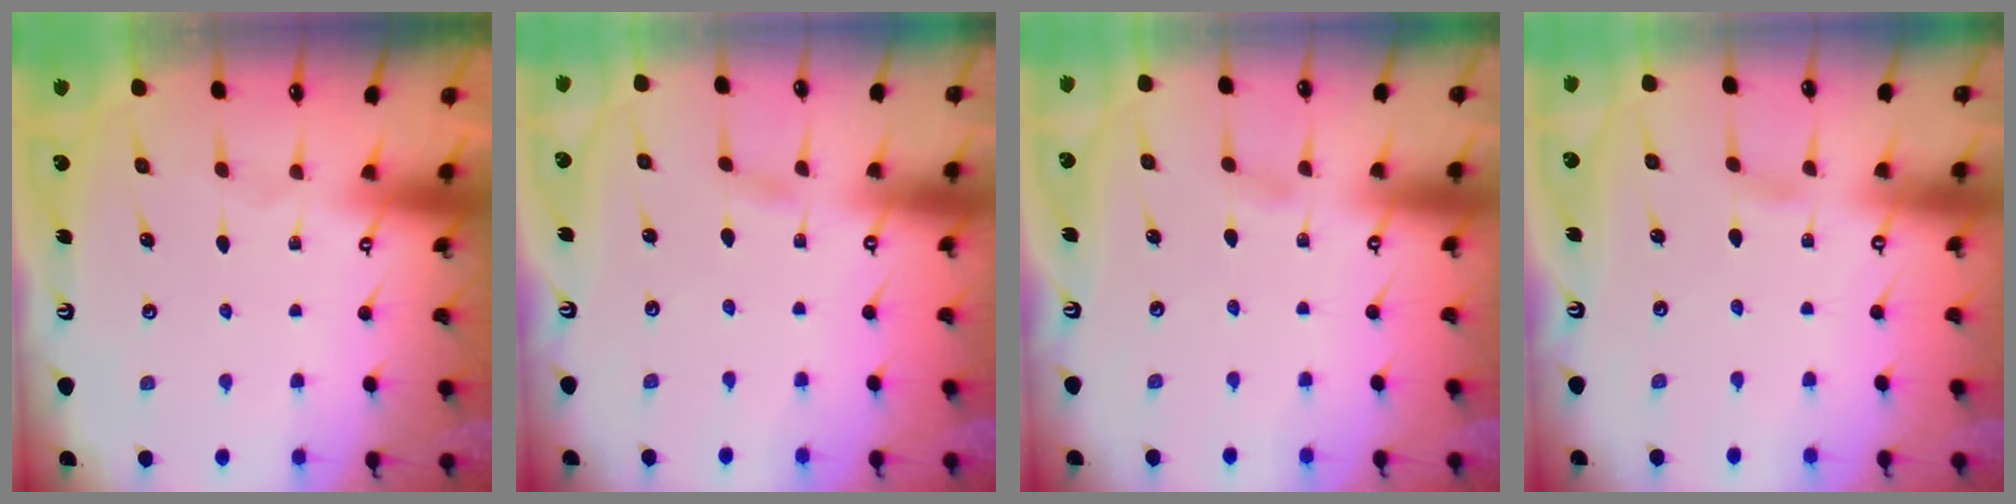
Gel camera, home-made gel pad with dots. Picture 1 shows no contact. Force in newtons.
{"total": 2.1, "press": 2.1, "slide": 0.2}
{"total": 1.7, "press": 1.7, "slide": 0.1}
{"total": 1.2, "press": 1.2, "slide": 0.1}